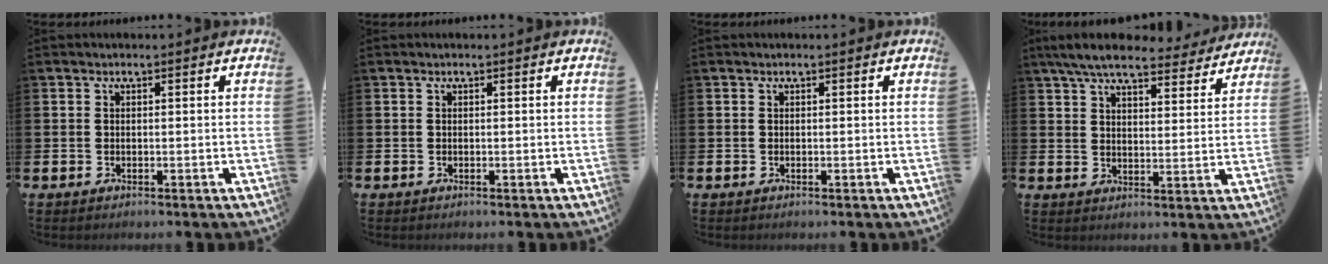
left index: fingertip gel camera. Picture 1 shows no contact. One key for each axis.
{"total": 0.0}
{"total": 0.0}
{"total": 7.5, "fx": 6.9, "fy": 1.5, "fz": 2.6, "tx": -0.059, "ty": -0.035, "tz": 0.120}